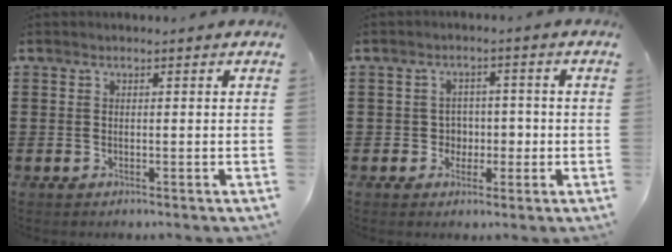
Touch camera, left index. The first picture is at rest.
{"total": 3.2, "force": [-0.5, 3.0, 1.1], "torque": [-0.026, 0.003, -0.016]}